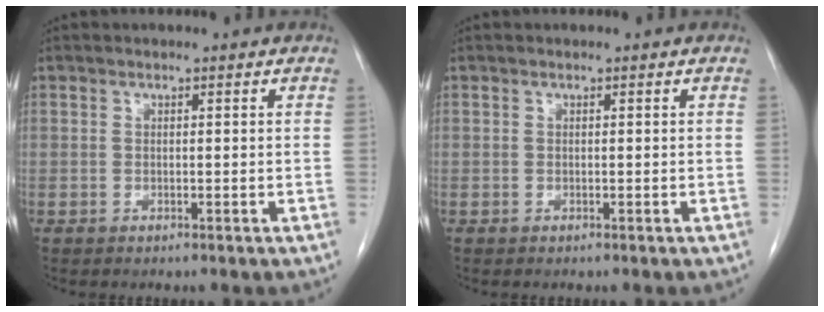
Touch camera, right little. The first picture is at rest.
{"total": 0.0}